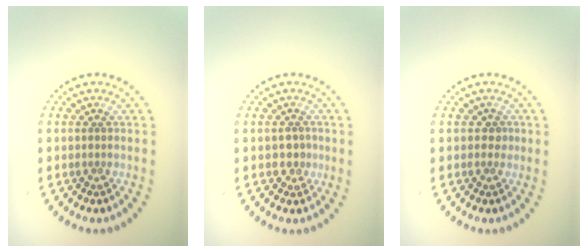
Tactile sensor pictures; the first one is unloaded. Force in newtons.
{"total": 1.2, "press": 1.1, "slide": 0.5}
{"total": 0.9, "press": 0.8, "slide": 0.4}